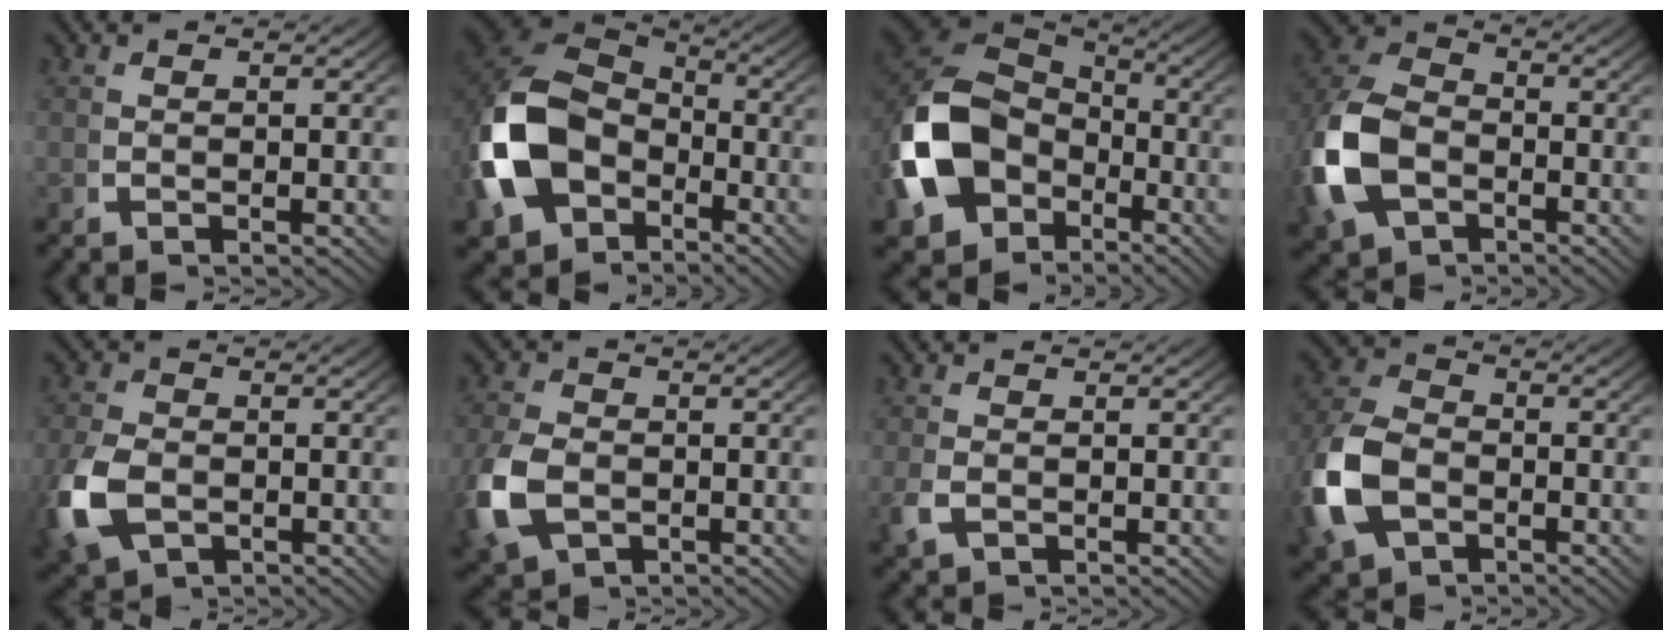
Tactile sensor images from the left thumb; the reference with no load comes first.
{"total": 12.8, "force": [-1.9, 9.4, 8.5], "torque": [-0.209, -0.037, -0.015]}
{"total": 14.6, "force": [-2.1, 10.9, 9.5], "torque": [-0.230, -0.048, -0.015]}
{"total": 10.2, "force": [-2.3, 7.5, 6.5], "torque": [-0.179, -0.033, -0.021]}
{"total": 6.6, "force": [-2.1, 4.7, 4.1], "torque": [-0.123, -0.028, -0.021]}
{"total": 6.4, "force": [-1.9, 4.6, 4.0], "torque": [-0.119, -0.024, -0.021]}
{"total": 1.8, "force": [-0.6, 1.4, 1.0], "torque": [-0.037, -0.009, -0.003]}
{"total": 8.9, "force": [-2.3, 6.5, 5.6], "torque": [-0.160, -0.031, -0.023]}